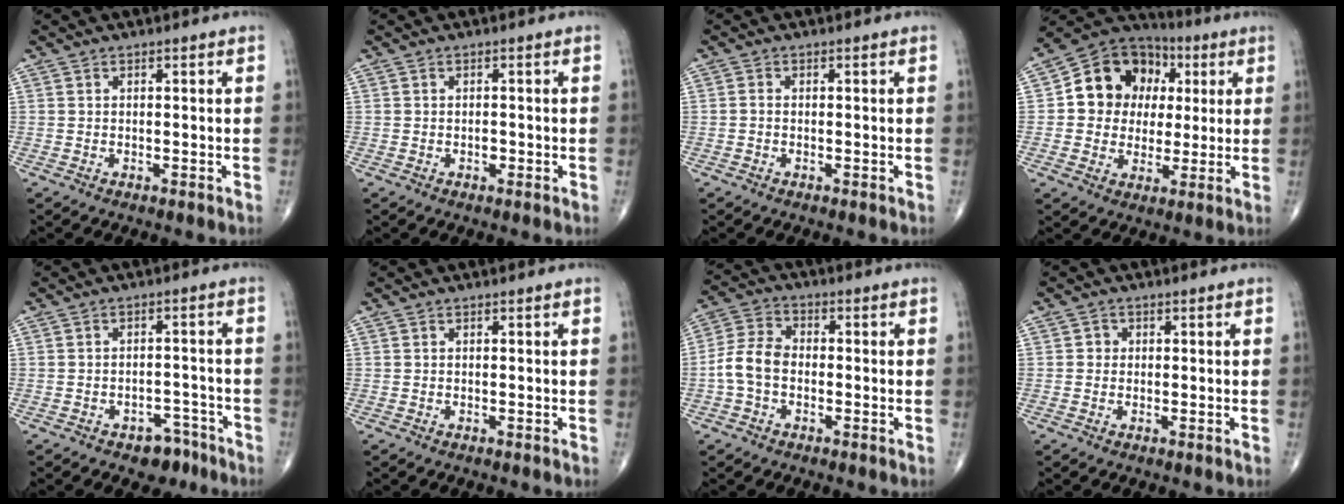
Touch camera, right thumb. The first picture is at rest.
{"total": 1.1, "force": [-0.4, 0.8, 0.7], "torque": [-0.005, 0.003, -0.007]}
{"total": 0.6, "force": [-0.2, 0.4, 0.4], "torque": [-0.007, 0.000, -0.007]}
{"total": 14.9, "force": [2.5, 12.8, 7.3], "torque": [-0.076, 0.016, 0.037]}
{"total": 5.2, "force": [-3.5, 3.2, 2.0], "torque": [-0.006, 0.030, -0.046]}
{"total": 0.0}
{"total": 7.2, "force": [-1.5, 4.9, 5.0], "torque": [-0.097, 0.025, -0.042]}
{"total": 1.4, "force": [0.1, 1.3, 0.4], "torque": [0.003, 0.004, -0.002]}